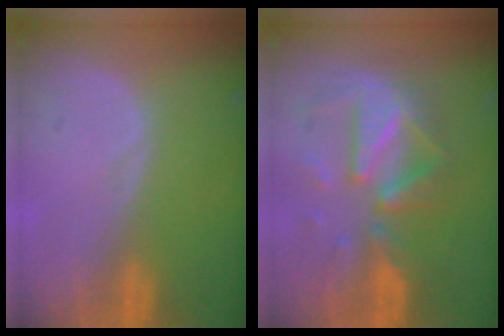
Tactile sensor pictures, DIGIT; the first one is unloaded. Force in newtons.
{"total": 9.6, "press": 9.6, "slide": 0.6}